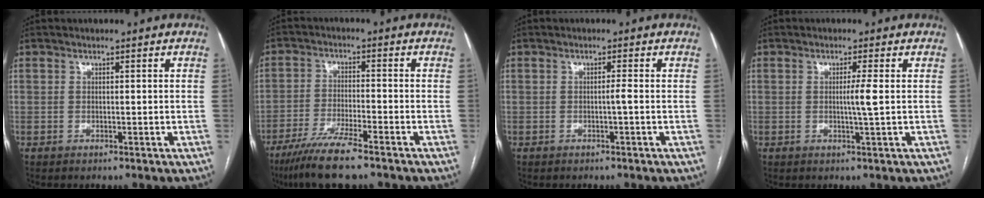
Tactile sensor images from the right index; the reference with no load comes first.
{"total": 9.2, "force": [-7.0, 0.5, 6.1], "torque": [-0.107, -0.025, -0.123]}
{"total": 0.9, "force": [-0.3, -0.3, 0.8], "torque": [-0.008, 0.002, -0.006]}
{"total": 2.5, "force": [0.0, -0.7, 2.4], "torque": [-0.041, -0.004, 0.000]}